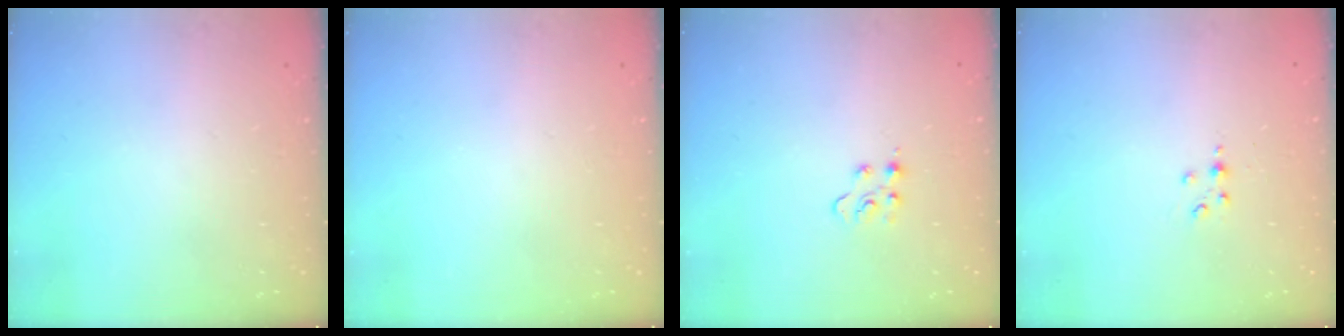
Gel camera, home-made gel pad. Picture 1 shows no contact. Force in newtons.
{"total": 0.0}
{"total": 4.8, "press": 4.7, "slide": 0.6}
{"total": 2.9, "press": 2.9, "slide": 0.4}